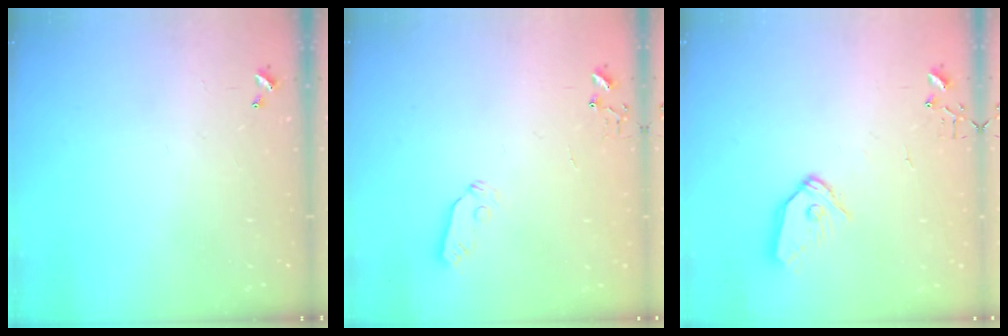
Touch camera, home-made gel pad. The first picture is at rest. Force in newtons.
{"total": 3.9, "press": 3.9, "slide": 0.6}
{"total": 9.9, "press": 9.8, "slide": 1.2}